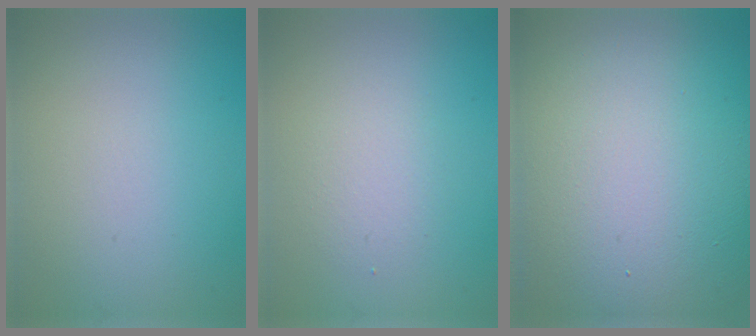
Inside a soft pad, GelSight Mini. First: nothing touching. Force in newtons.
{"total": 2.1, "press": 2.1, "slide": 0.0}
{"total": 18.9, "press": 18.8, "slide": 1.2}